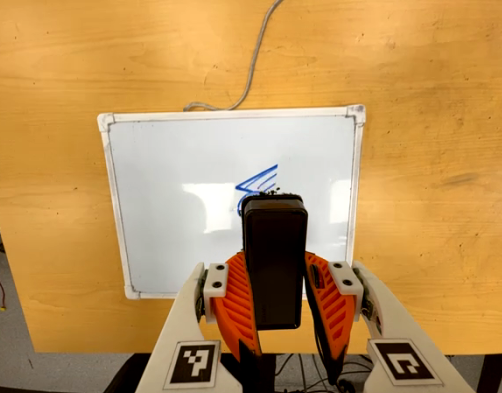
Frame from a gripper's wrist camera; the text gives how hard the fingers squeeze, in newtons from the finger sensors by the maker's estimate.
{"total": 7.1, "left": 5.4, "right": 8.7}